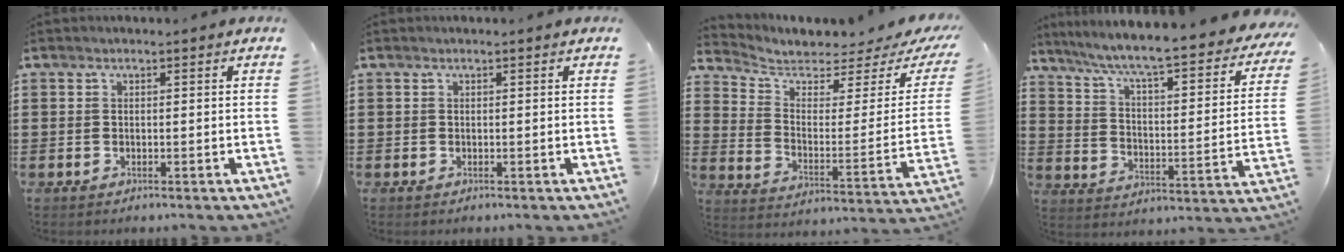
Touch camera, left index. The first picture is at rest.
{"total": 0.0}
{"total": 3.9, "force": [3.1, 1.6, 1.8], "torque": [-0.057, -0.026, 0.050]}
{"total": 6.5, "force": [5.2, -0.3, 3.9], "torque": [-0.099, -0.048, 0.077]}